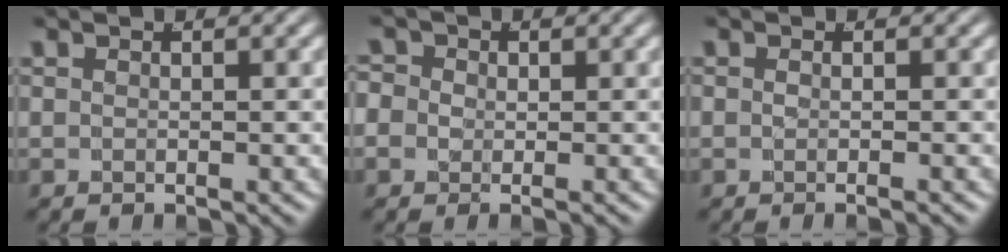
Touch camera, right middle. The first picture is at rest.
{"total": 3.7, "force": [0.1, 3.3, 1.7], "torque": [-0.042, -0.007, -0.006]}
{"total": 1.0, "force": [-0.5, 0.0, 0.8], "torque": [-0.011, -0.004, -0.006]}